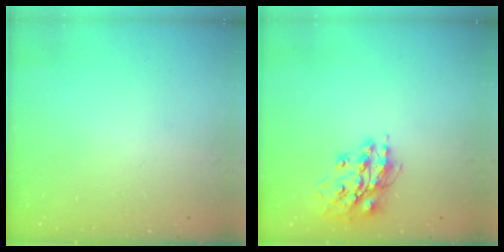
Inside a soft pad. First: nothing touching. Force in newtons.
{"total": 13.9, "press": 13.7, "slide": 2.0}